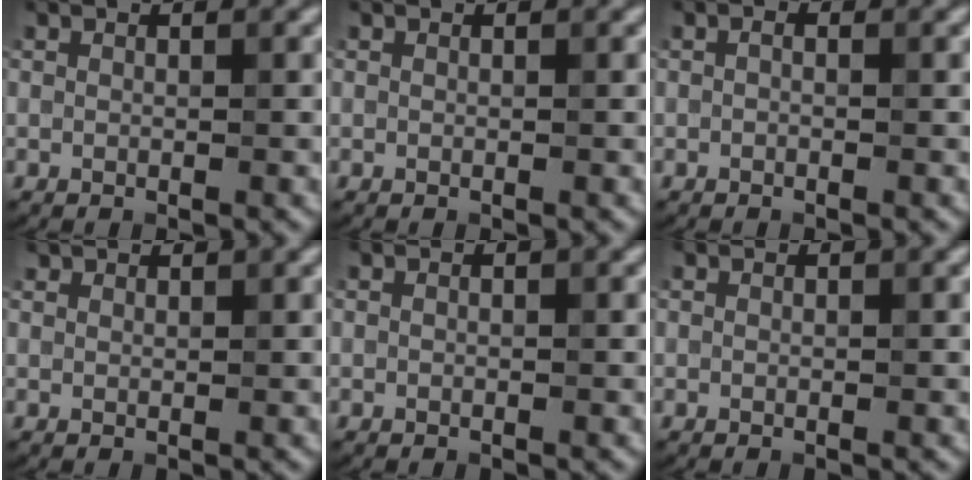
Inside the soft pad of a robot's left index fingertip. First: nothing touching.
{"total": 0.0}
{"total": 0.5, "force": [-0.1, 0.3, 0.4], "torque": [-0.009, -0.004, -0.005]}
{"total": 1.5, "force": [1.4, 0.3, 0.2], "torque": [-0.008, 0.001, 0.021]}
{"total": 0.0}
{"total": 0.0}